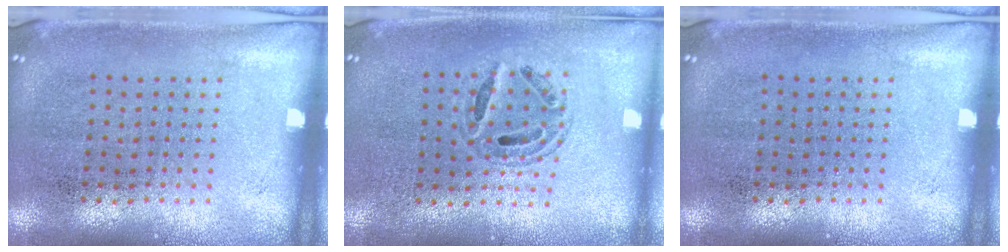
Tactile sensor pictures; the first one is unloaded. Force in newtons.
{"total": 0.7, "press": 0.7, "slide": 0.1}
{"total": 0.0}